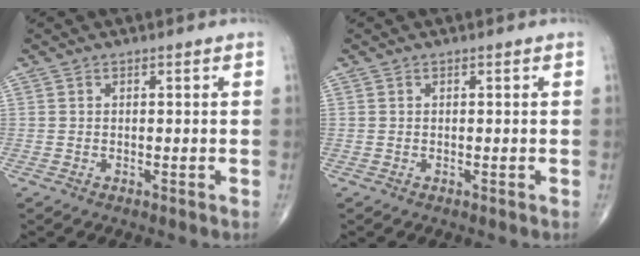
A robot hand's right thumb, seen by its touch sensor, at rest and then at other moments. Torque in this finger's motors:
{"motor_torque": [0.00, 0.00, -0.09, -0.04, 0.00]}